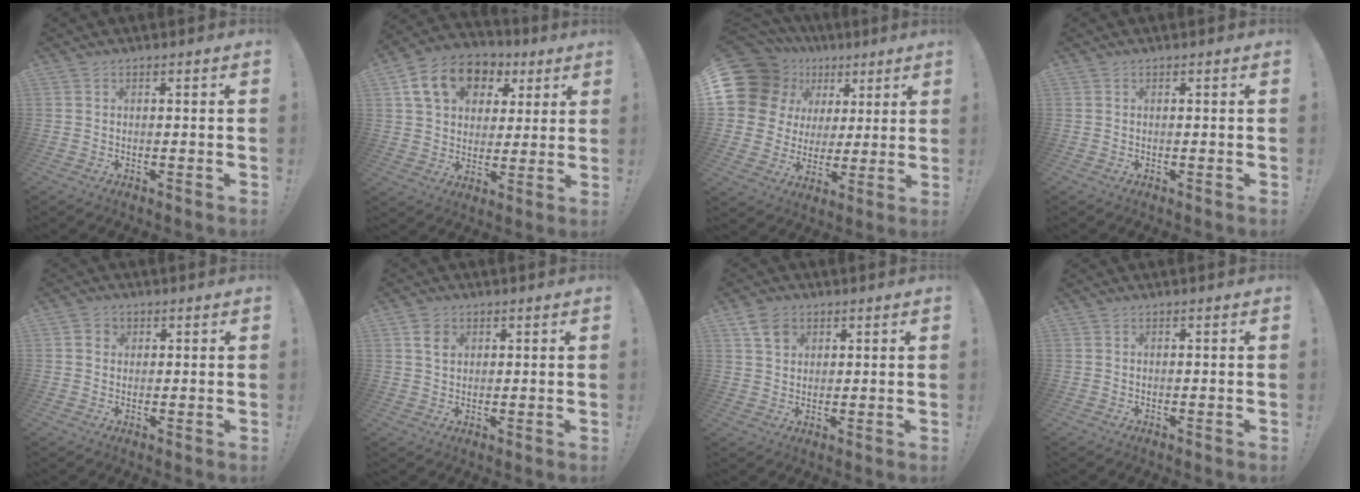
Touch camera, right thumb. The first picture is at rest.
{"total": 15.5, "force": [6.9, 11.6, 7.7], "torque": [-0.118, -0.019, 0.130]}
{"total": 16.0, "force": [6.4, 13.1, 6.6], "torque": [-0.115, -0.032, 0.145]}
{"total": 0.0}
{"total": 3.0, "force": [0.9, 2.6, 1.0], "torque": [-0.019, 0.005, 0.017]}
{"total": 4.3, "force": [1.8, 3.3, 2.2], "torque": [-0.028, 0.000, 0.032]}
{"total": 5.7, "force": [3.1, 4.2, 2.2], "torque": [-0.029, -0.007, 0.058]}
{"total": 0.0}